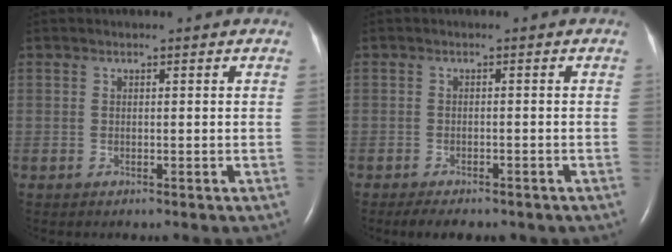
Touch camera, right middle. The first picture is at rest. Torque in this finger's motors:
{"motor_torque": [-0.01, 0.01, 0.03, 0.04]}